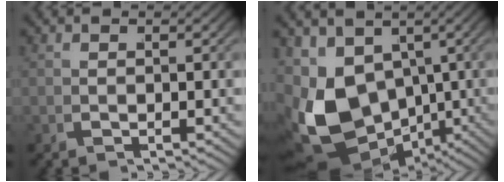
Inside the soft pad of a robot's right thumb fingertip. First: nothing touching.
{"total": 13.5, "force": [-2.7, 9.8, 8.8], "torque": [-0.209, -0.082, -0.009]}